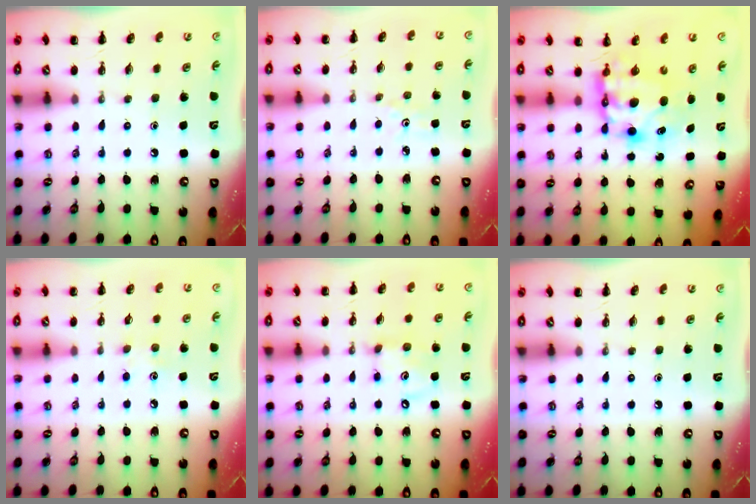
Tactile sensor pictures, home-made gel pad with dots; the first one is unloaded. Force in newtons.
{"total": 1.7, "press": 1.7, "slide": 0.4}
{"total": 6.9, "press": 6.6, "slide": 2.1}
{"total": 5.2, "press": 5.1, "slide": 1.1}
{"total": 7.8, "press": 7.6, "slide": 1.4}
{"total": 0.0}